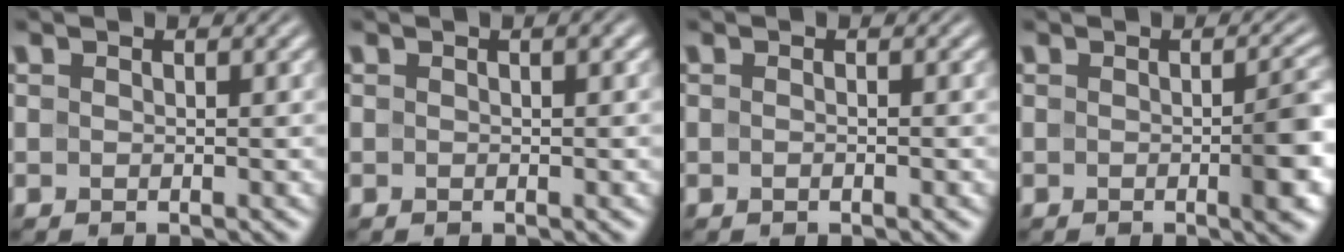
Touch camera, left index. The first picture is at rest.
{"total": 0.9, "force": [0.1, 0.0, 0.8], "torque": [-0.012, 0.003, 0.001]}
{"total": 0.7, "force": [-0.3, 0.2, 0.6], "torque": [-0.009, -0.001, -0.007]}
{"total": 3.5, "force": [-0.6, 0.6, 3.3], "torque": [-0.043, 0.001, -0.008]}